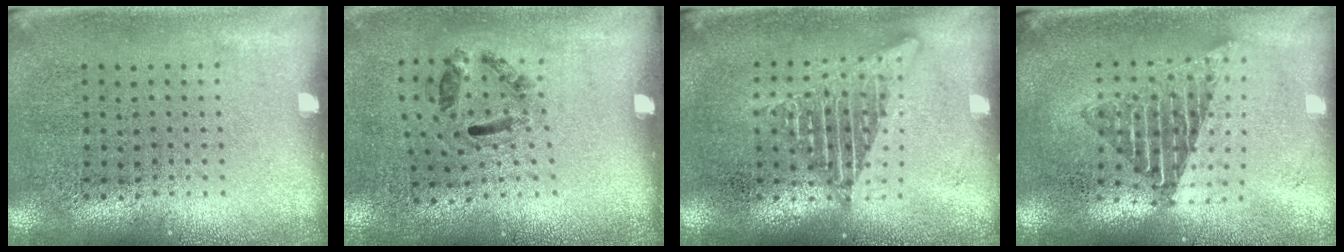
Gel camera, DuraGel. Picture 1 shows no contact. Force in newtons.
{"total": 1.3, "press": 0.6, "slide": 1.1}
{"total": 2.6, "press": 2.6, "slide": 0.3}
{"total": 1.6, "press": 1.3, "slide": 0.9}